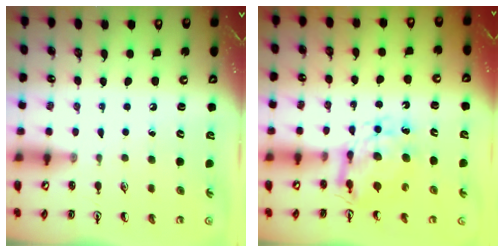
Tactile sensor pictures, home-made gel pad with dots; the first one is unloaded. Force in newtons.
{"total": 8.8, "press": 8.8, "slide": 0.9}